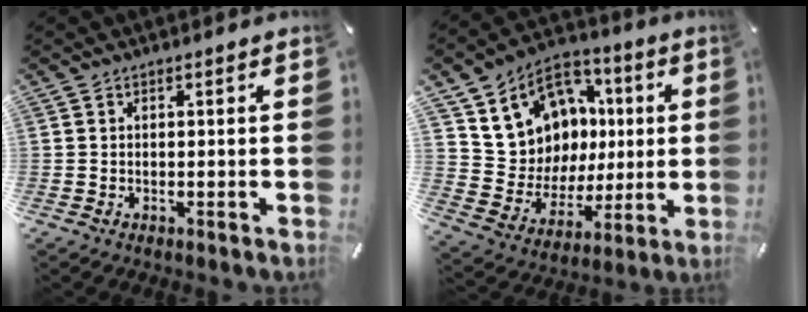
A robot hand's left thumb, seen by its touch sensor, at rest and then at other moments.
{"total": 12.1, "force": [3.6, 11.4, 2.3], "torque": [-0.043, -0.037, 0.082]}